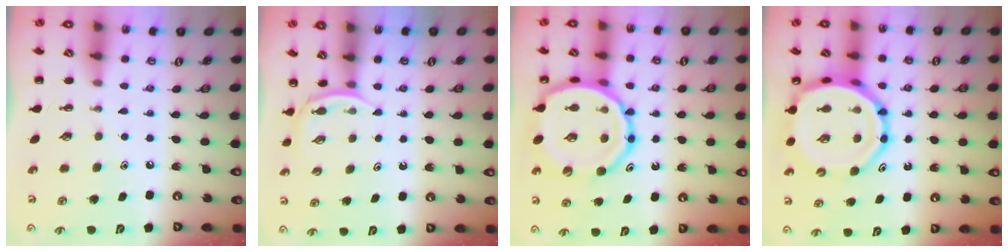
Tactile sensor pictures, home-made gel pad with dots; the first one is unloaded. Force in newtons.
{"total": 2.6, "press": 2.5, "slide": 0.8}
{"total": 16.7, "press": 16.5, "slide": 2.2}
{"total": 13.5, "press": 13.1, "slide": 3.3}